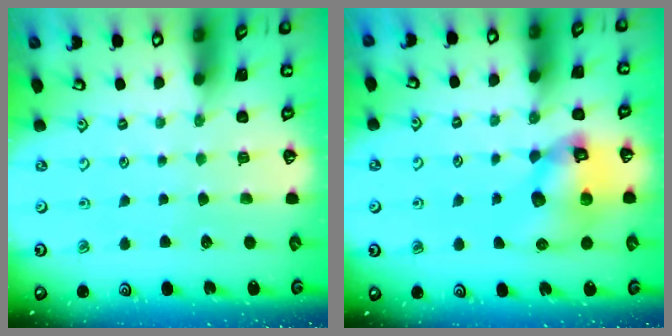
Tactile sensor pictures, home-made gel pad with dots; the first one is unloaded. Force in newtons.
{"total": 12.5, "press": 12.4, "slide": 1.7}